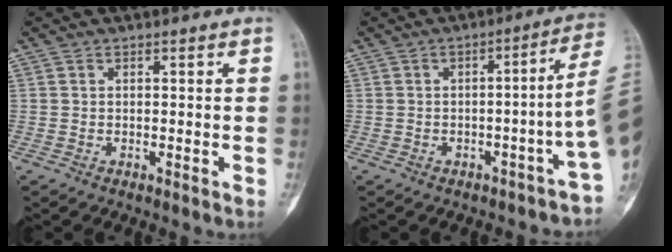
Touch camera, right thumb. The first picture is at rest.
{"total": 8.3, "force": [-0.9, 0.1, 8.2], "torque": [-0.098, 0.035, -0.018]}